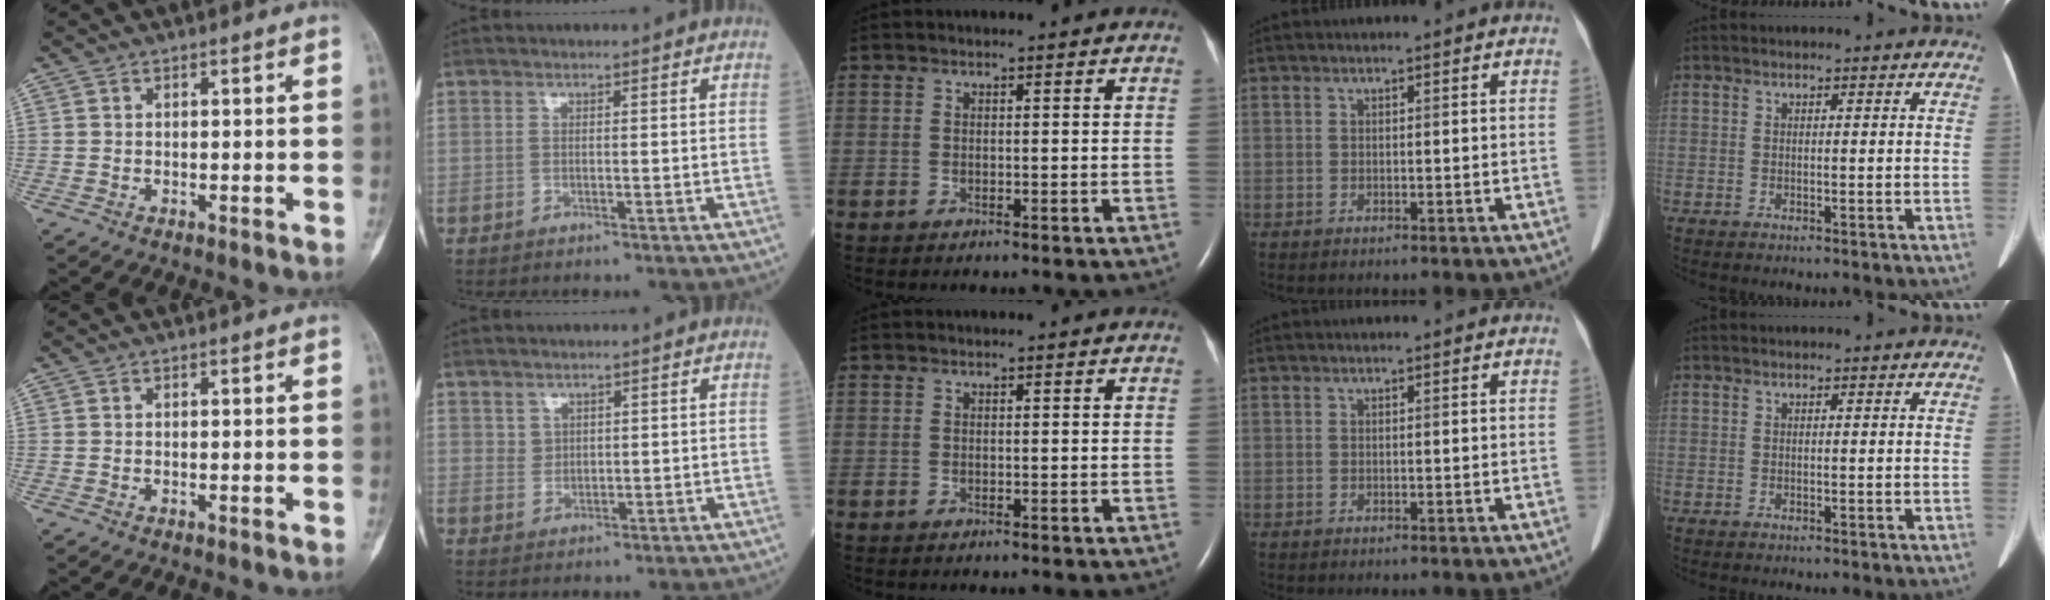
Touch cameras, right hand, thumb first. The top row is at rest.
{"index": {"total": 1.6, "force": [0.9, 1.3, 0.2], "torque": [0.004, 0.002, 0.015]}}